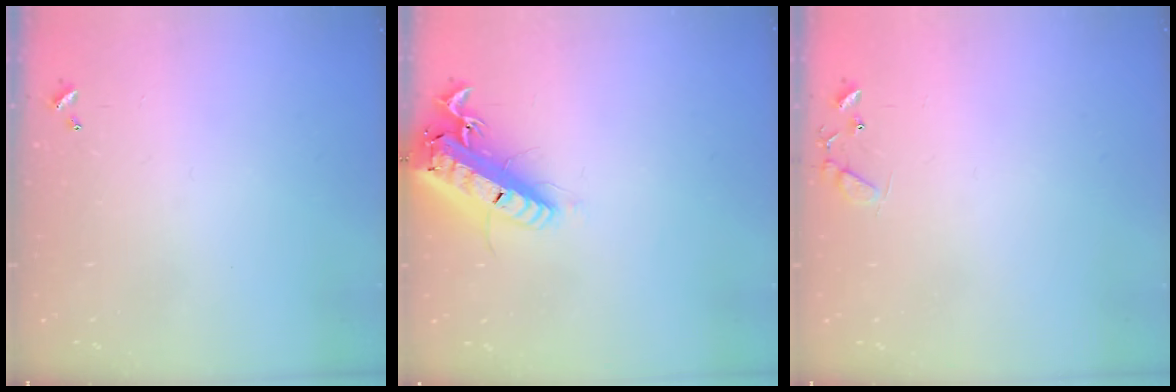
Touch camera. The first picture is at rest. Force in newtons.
{"total": 20.0, "press": 19.7, "slide": 4.0}
{"total": 7.7, "press": 7.7, "slide": 0.5}